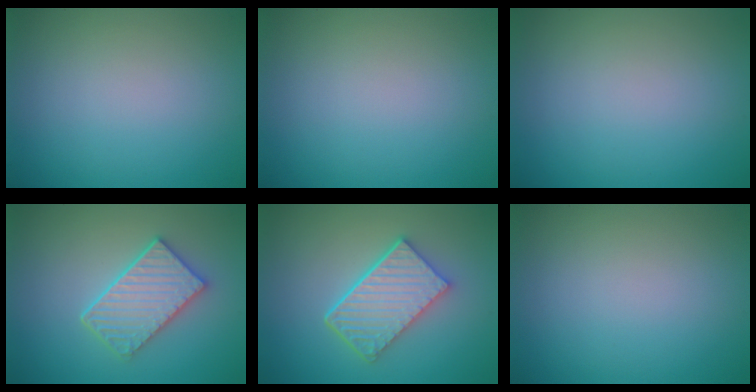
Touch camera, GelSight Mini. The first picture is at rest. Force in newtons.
{"total": 0.0}
{"total": 0.0}
{"total": 4.3, "press": 3.8, "slide": 2.0}
{"total": 5.6, "press": 4.2, "slide": 3.7}
{"total": 0.0}